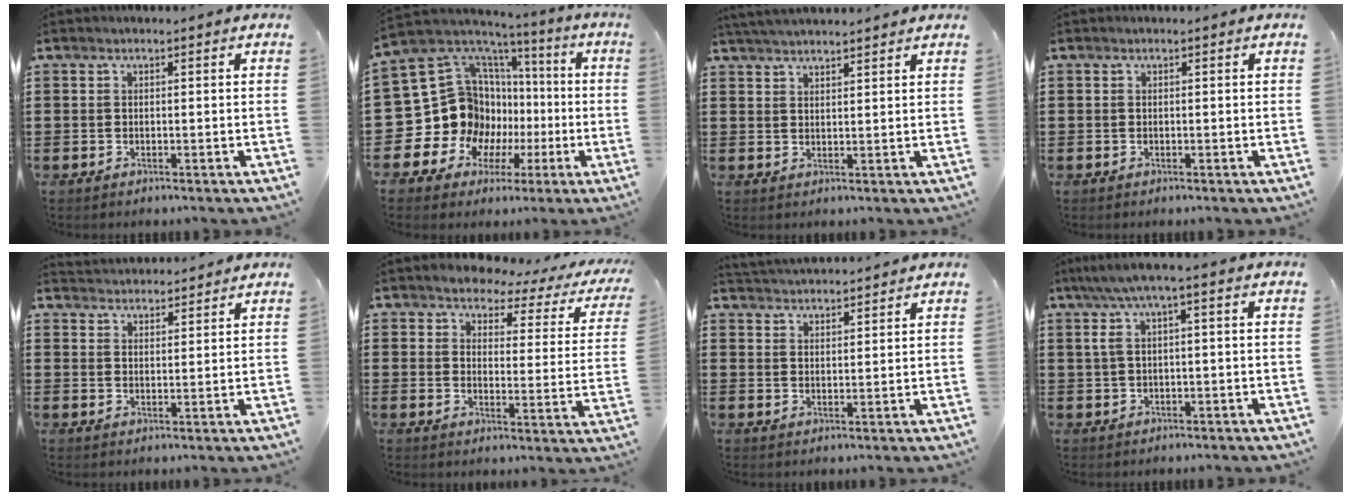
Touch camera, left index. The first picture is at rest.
{"total": 15.7, "force": [-1.3, 14.8, 5.3], "torque": [-0.152, -0.044, 0.010]}
{"total": 3.3, "force": [3.2, -0.2, 0.7], "torque": [-0.023, -0.004, 0.061]}
{"total": 0.0}
{"total": 3.0, "force": [3.0, 0.1, -0.4], "torque": [-0.002, -0.010, 0.057]}
{"total": 3.7, "force": [3.3, 1.3, 1.1], "torque": [-0.037, -0.022, 0.049]}
{"total": 3.0, "force": [3.0, -0.1, -0.1], "torque": [-0.008, -0.011, 0.056]}
{"total": 3.7, "force": [0.0, 0.6, 3.7], "torque": [-0.085, -0.004, -0.009]}